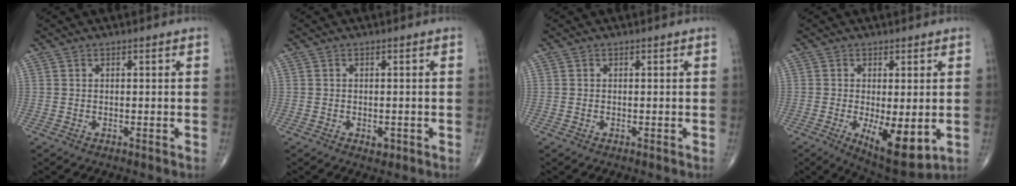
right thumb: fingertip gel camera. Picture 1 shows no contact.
{"total": 1.4, "force": [-0.6, 0.9, 0.9], "torque": [-0.007, 0.001, -0.005]}
{"total": 0.0}
{"total": 10.2, "force": [-2.2, 3.9, 9.2], "torque": [-0.137, -0.025, -0.024]}